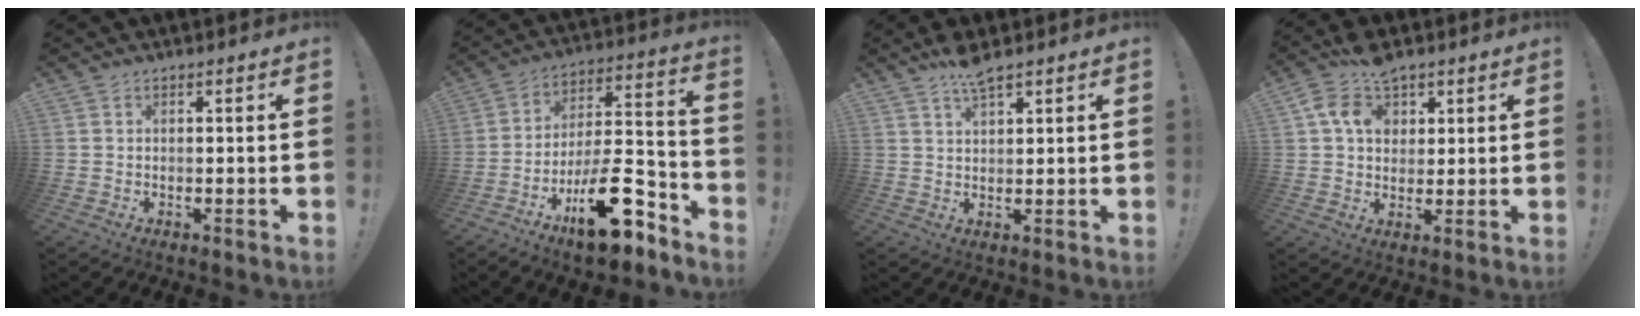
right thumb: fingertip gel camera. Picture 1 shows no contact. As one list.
[{"total": 21.7, "force": [-12.3, 8.2, 15.9], "torque": [-0.225, 0.083, -0.191]}, {"total": 5.8, "force": [4.4, 1.6, 3.5], "torque": [-0.056, -0.023, 0.075]}, {"total": 11.0, "force": [4.5, 8.1, 5.9], "torque": [-0.090, -0.006, 0.089]}]